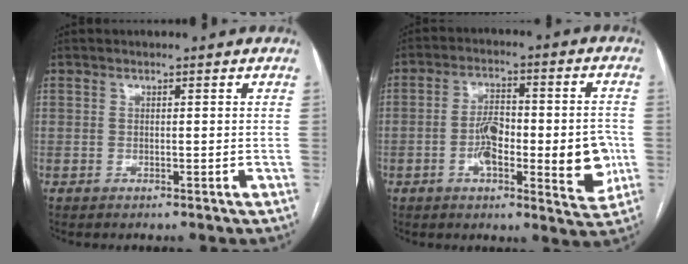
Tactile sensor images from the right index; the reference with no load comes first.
{"total": 13.9, "force": [-2.5, 4.4, 12.9], "torque": [-0.184, 0.010, -0.034]}